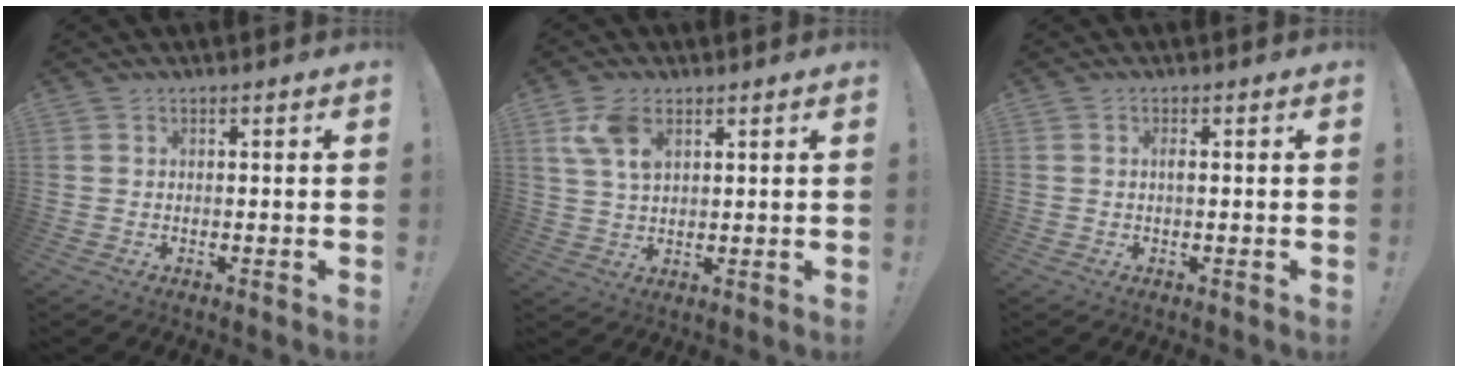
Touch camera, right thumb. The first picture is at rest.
{"total": 8.2, "force": [3.9, 4.5, 5.7], "torque": [-0.113, -0.007, 0.075]}
{"total": 1.0, "force": [-0.1, 0.1, 1.0], "torque": [-0.027, 0.004, -0.002]}